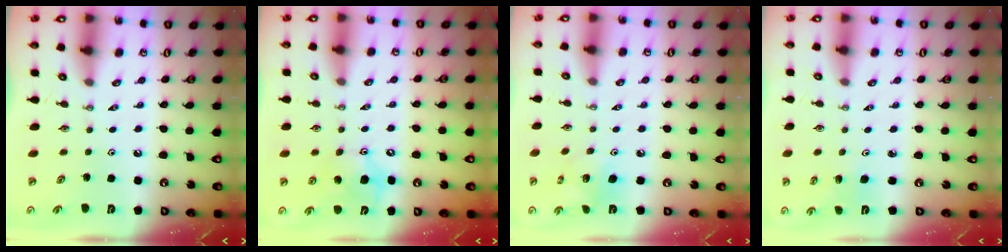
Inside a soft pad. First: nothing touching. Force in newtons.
{"total": 9.6, "press": 9.3, "slide": 2.5}
{"total": 6.3, "press": 6.3, "slide": 0.1}
{"total": 2.6, "press": 2.5, "slide": 0.9}